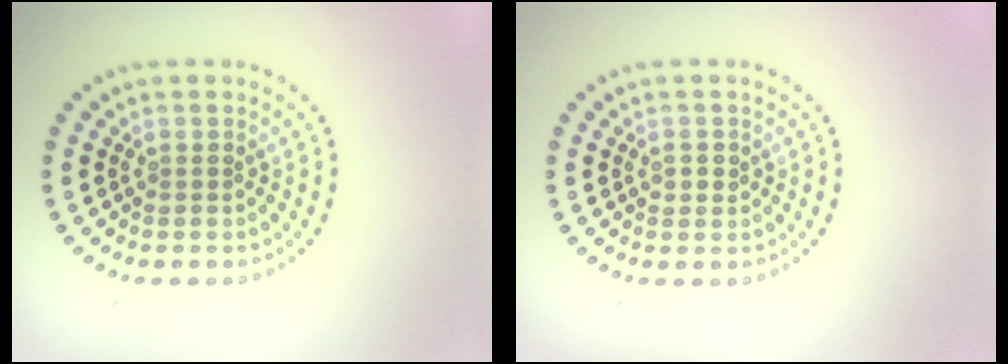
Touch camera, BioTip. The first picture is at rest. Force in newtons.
{"total": 1.0, "press": 1.0, "slide": 0.2}